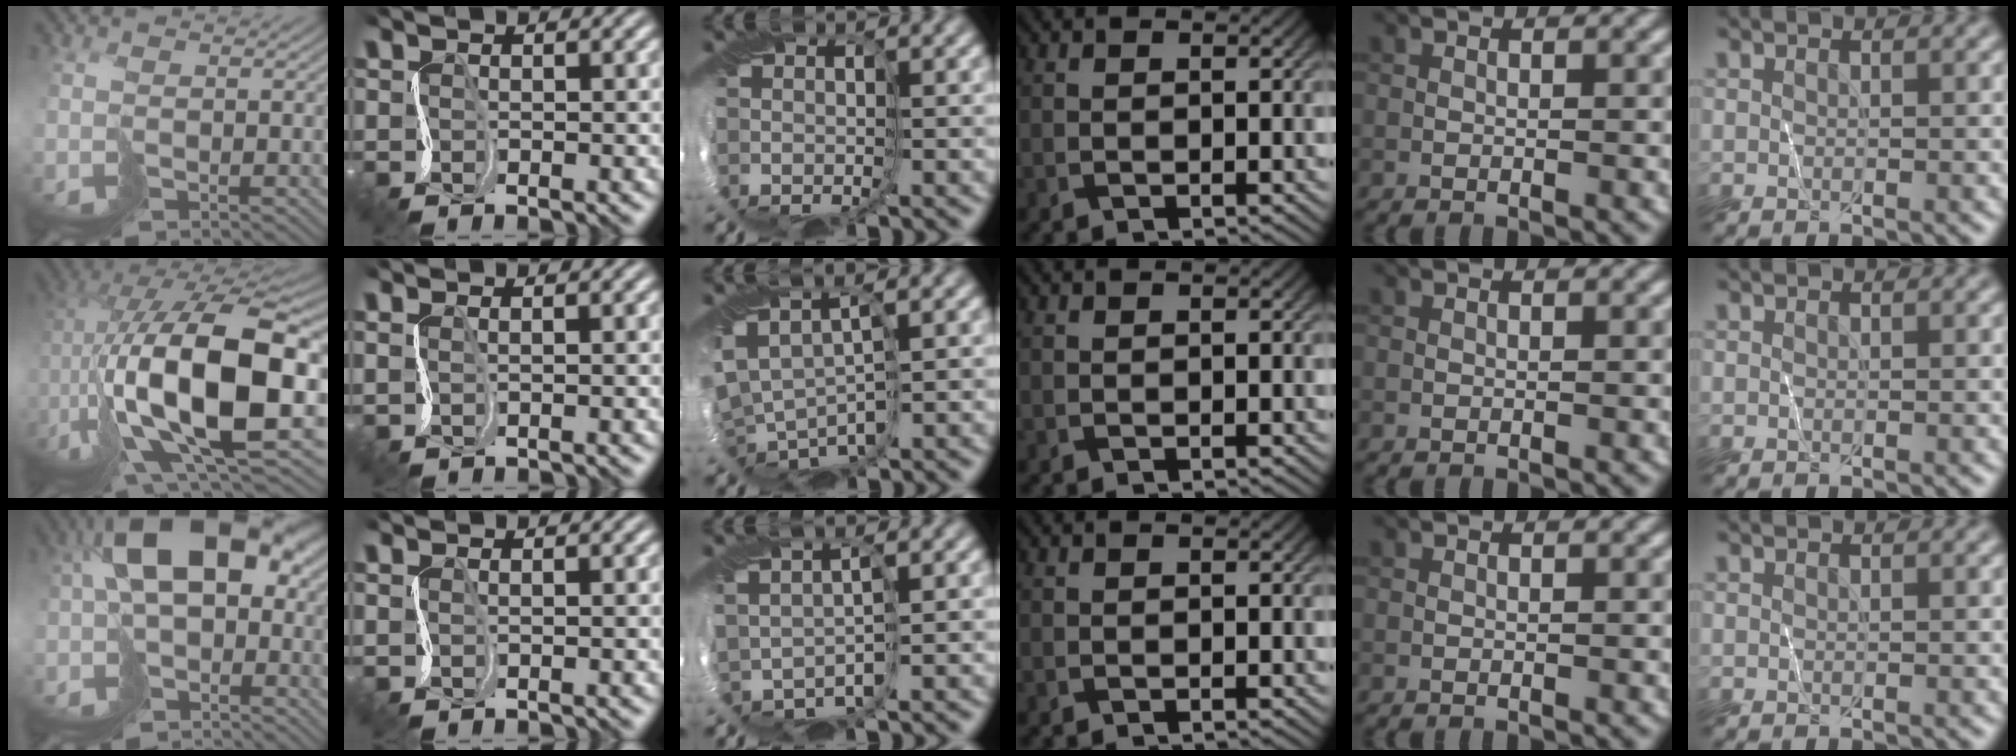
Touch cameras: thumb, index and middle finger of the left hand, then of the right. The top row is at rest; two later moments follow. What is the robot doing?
{"motion": "cut", "object": "bubble wrap"}